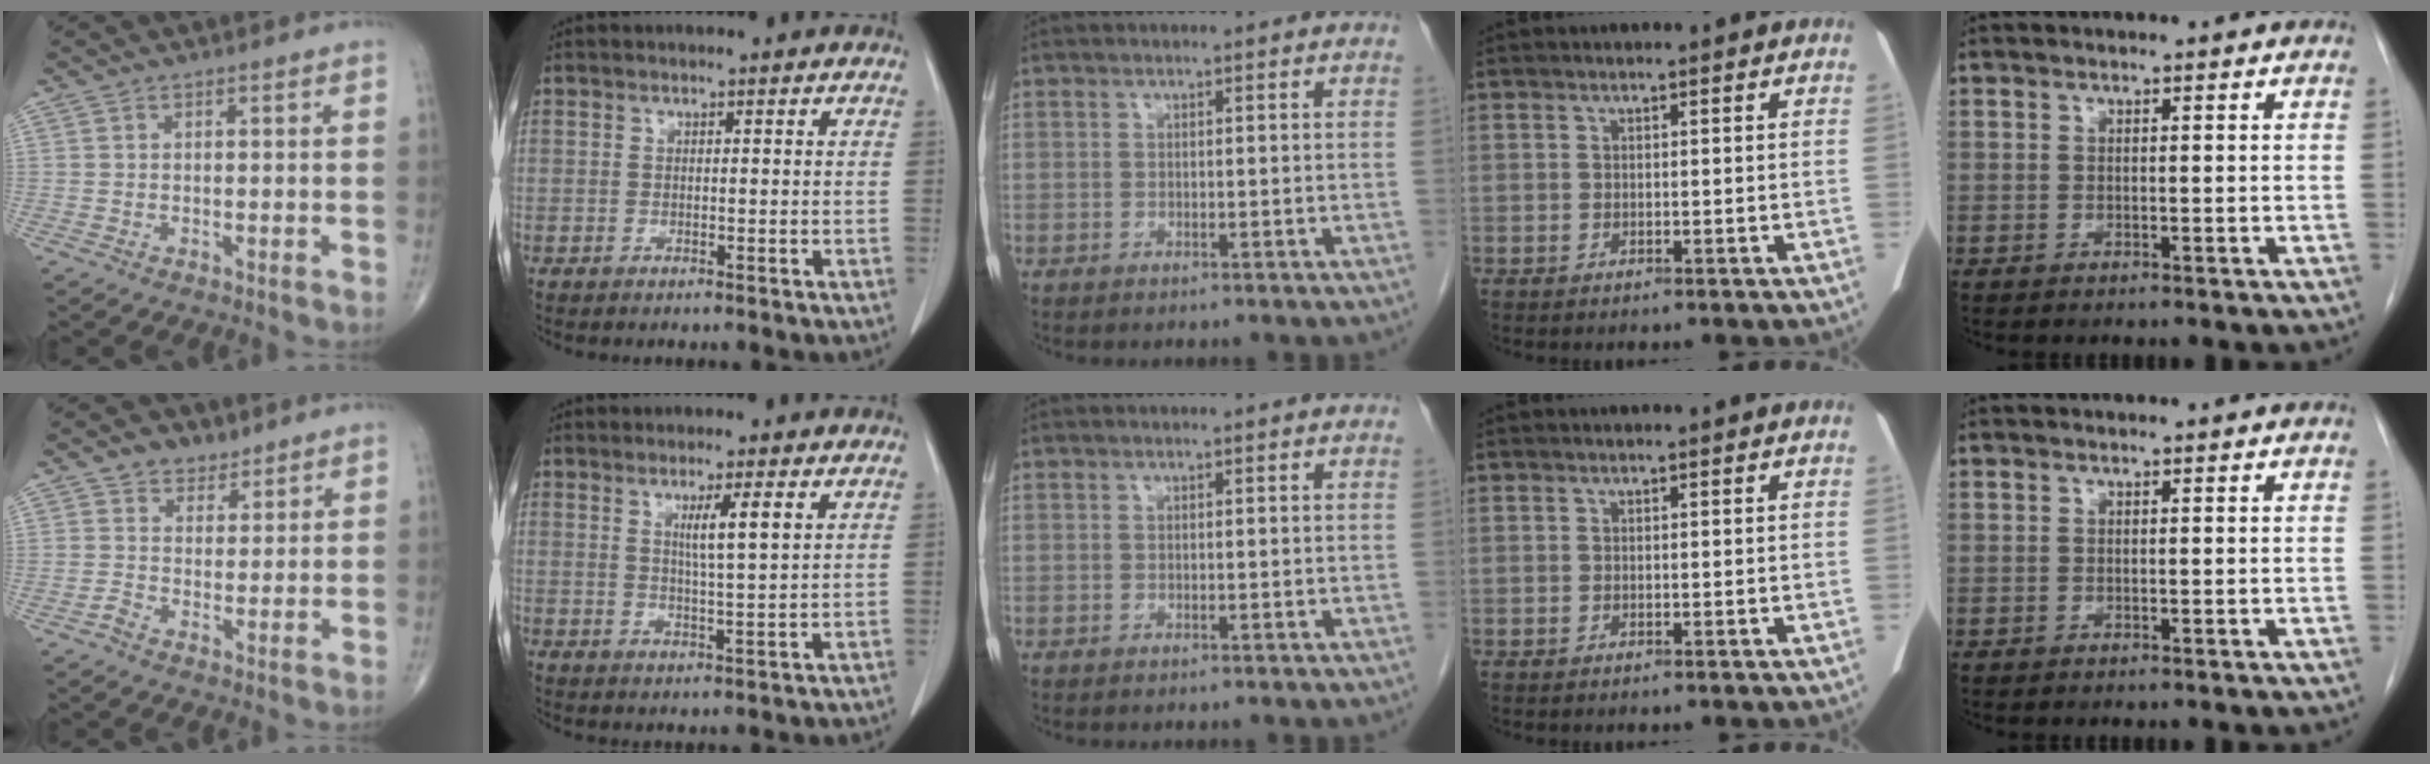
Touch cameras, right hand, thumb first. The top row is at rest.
{"thumb": {"total": 4.1, "force": [2.5, 3.0, 1.4], "torque": [0.000, -0.011, 0.038]}, "index": {"total": 4.9, "force": [2.0, -0.2, 4.4], "torque": [-0.075, -0.007, 0.035]}}